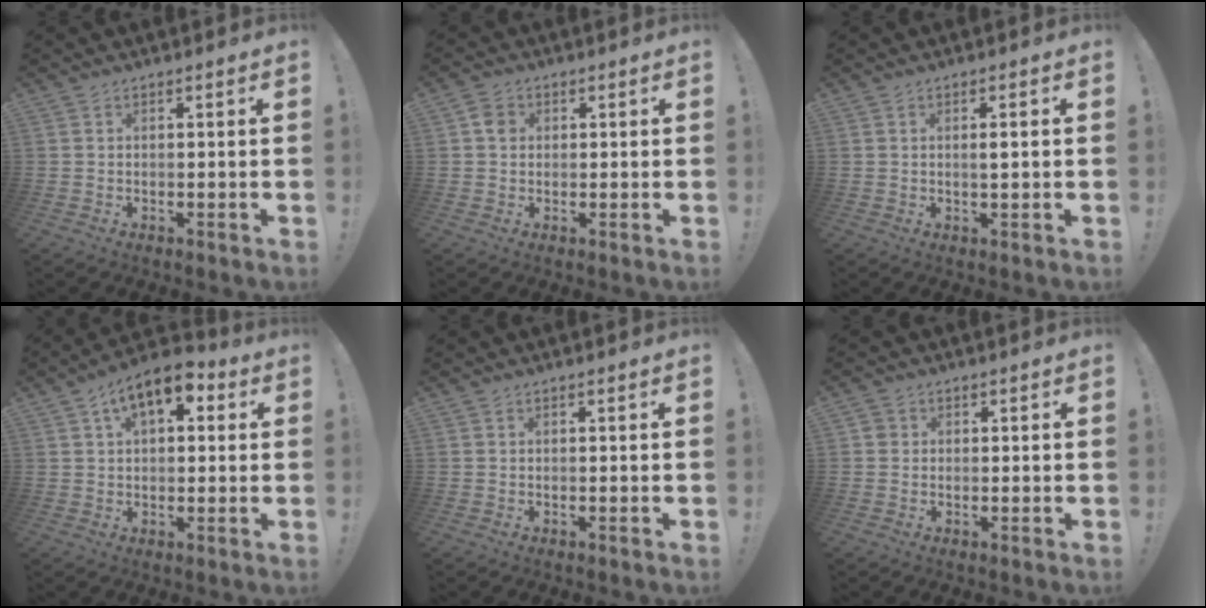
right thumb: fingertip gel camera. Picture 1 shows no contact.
{"total": 3.5, "force": [0.5, 3.0, 1.7], "torque": [-0.015, 0.002, 0.007]}
{"total": 2.1, "force": [0.2, 0.0, 2.1], "torque": [-0.039, 0.000, -0.001]}
{"total": 9.4, "force": [4.1, 4.7, 7.1], "torque": [-0.113, -0.006, 0.073]}
{"total": 0.0}
{"total": 1.7, "force": [0.3, 1.6, 0.4], "torque": [-0.007, 0.006, 0.005]}